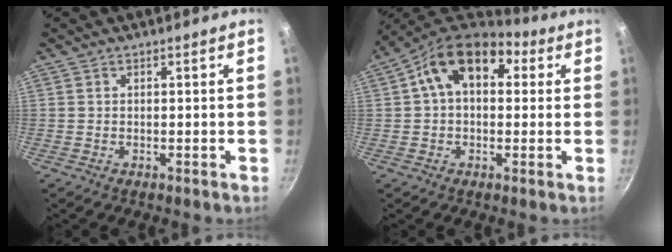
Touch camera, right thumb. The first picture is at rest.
{"total": 14.2, "force": [4.0, 9.3, 9.9], "torque": [-0.130, 0.023, 0.043]}